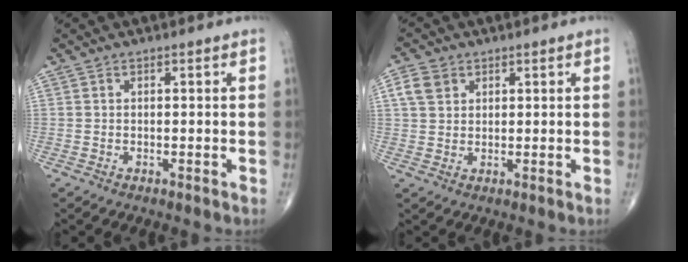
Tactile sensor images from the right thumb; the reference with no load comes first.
{"total": 4.5, "force": [1.8, 3.5, 2.1], "torque": [-0.030, 0.002, 0.036]}